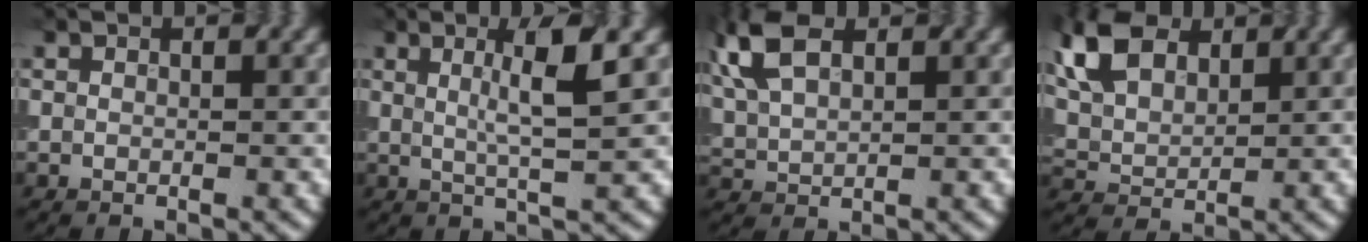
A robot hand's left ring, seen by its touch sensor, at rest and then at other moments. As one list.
[{"total": 4.1, "force": [1.0, 0.3, 4.0], "torque": [-0.063, 0.007, 0.021]}, {"total": 6.9, "force": [3.4, 3.7, 4.8], "torque": [-0.135, 0.036, 0.063]}, {"total": 7.5, "force": [3.7, 4.6, 4.7], "torque": [-0.130, 0.026, 0.076]}]